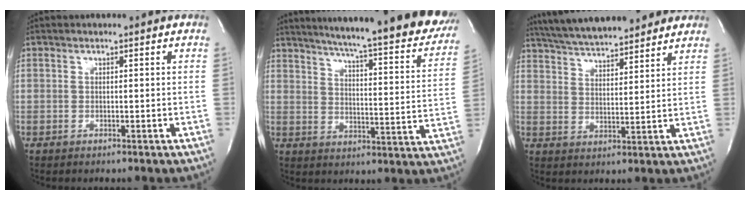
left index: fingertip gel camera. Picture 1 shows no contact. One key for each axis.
{"total": 29.1, "fx": 25.0, "fy": 3.2, "fz": 14.5, "tx": -0.213, "ty": -0.072, "tz": 0.300}
{"total": 16.8, "fx": 14.8, "fy": 2.9, "fz": 7.3, "tx": -0.127, "ty": 0.029, "tz": 0.226}